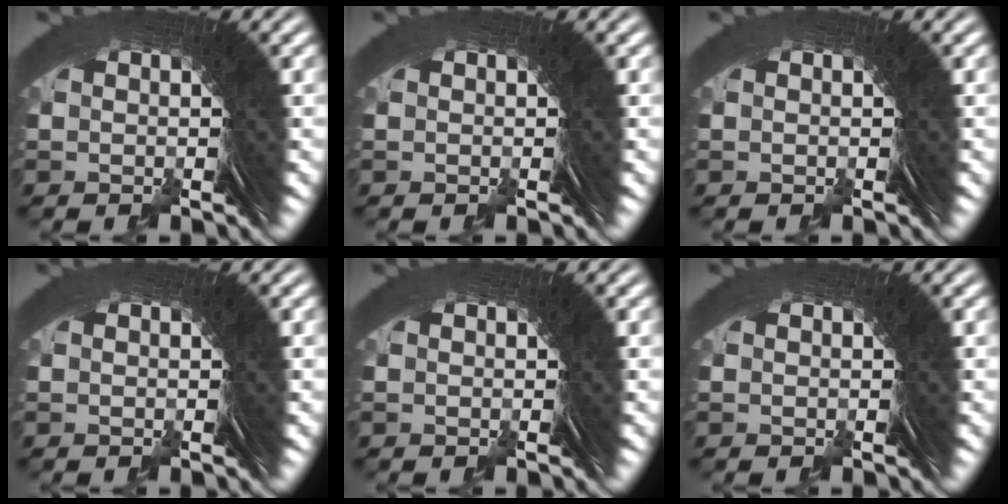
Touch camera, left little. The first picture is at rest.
{"total": 0.0}
{"total": 0.0}
{"total": 0.0}
{"total": 0.0}
{"total": 0.0}